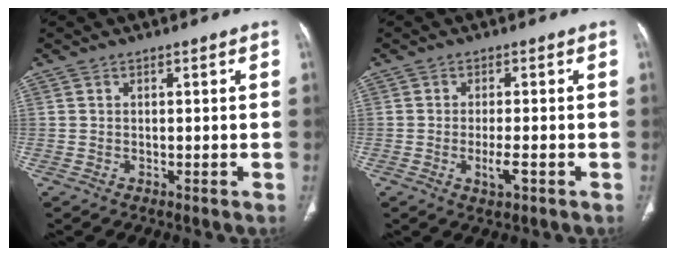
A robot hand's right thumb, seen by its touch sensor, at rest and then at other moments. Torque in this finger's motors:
{"motor_torque": [-0.46, -0.03, 0.17, 0.54, 0.02]}